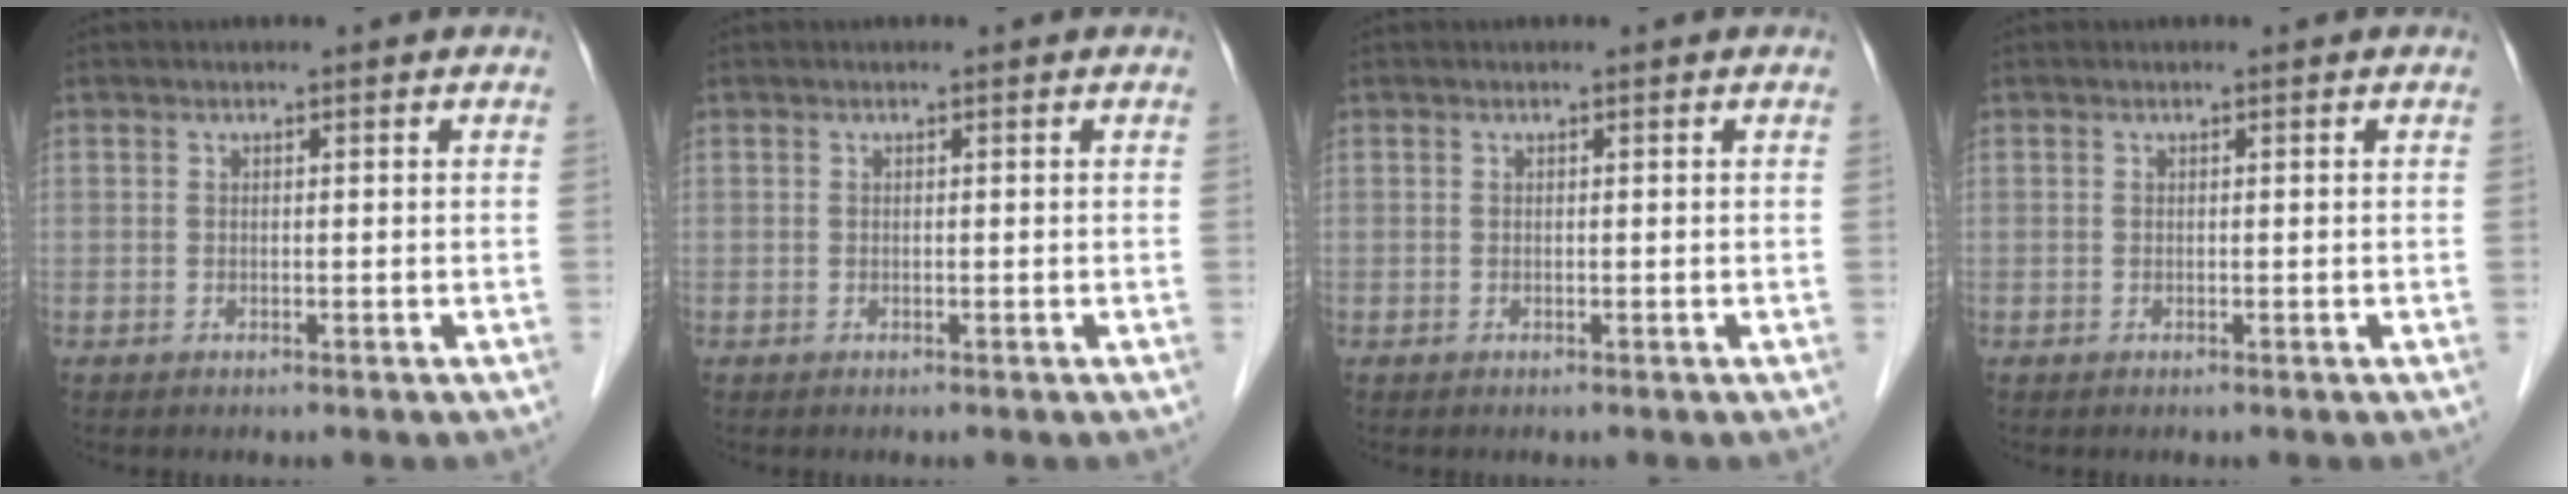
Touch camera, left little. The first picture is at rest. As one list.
[{"total": 0.0}, {"total": 0.0}, {"total": 0.0}]